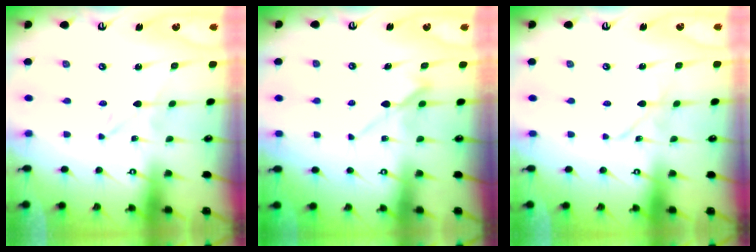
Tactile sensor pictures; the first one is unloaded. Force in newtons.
{"total": 6.2, "press": 6.2, "slide": 0.8}
{"total": 2.5, "press": 2.4, "slide": 0.3}